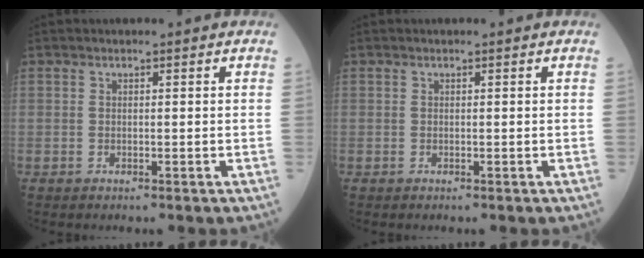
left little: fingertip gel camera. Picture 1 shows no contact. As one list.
[{"total": 0.0}]